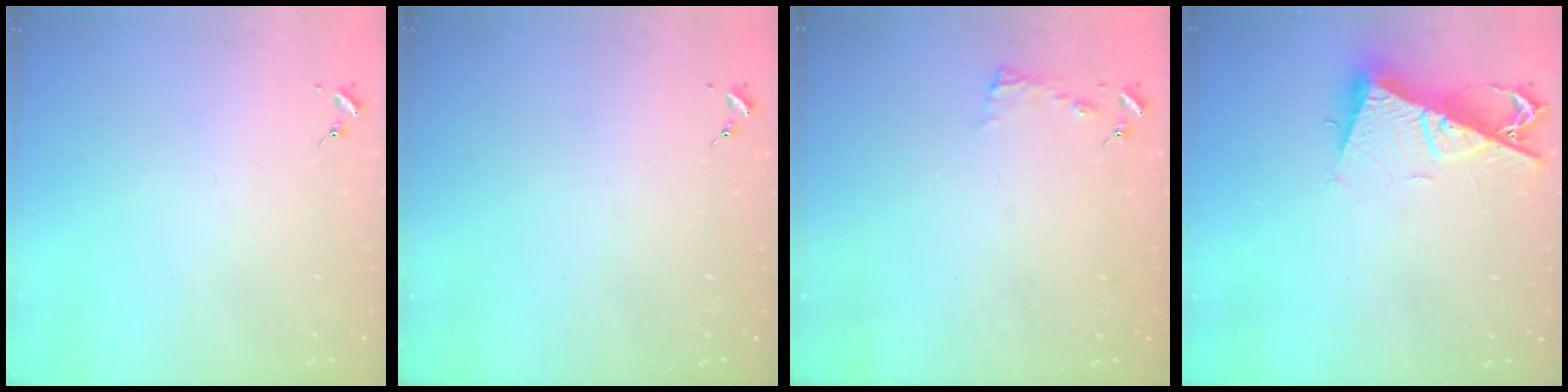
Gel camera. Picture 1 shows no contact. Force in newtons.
{"total": 0.0}
{"total": 3.4, "press": 3.4, "slide": 0.4}
{"total": 10.3, "press": 10.3, "slide": 0.8}